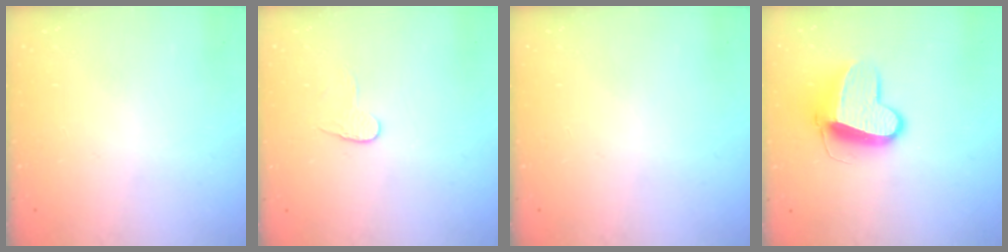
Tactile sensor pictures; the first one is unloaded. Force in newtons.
{"total": 3.7, "press": 3.7, "slide": 0.3}
{"total": 0.0}
{"total": 13.4, "press": 13.3, "slide": 1.3}